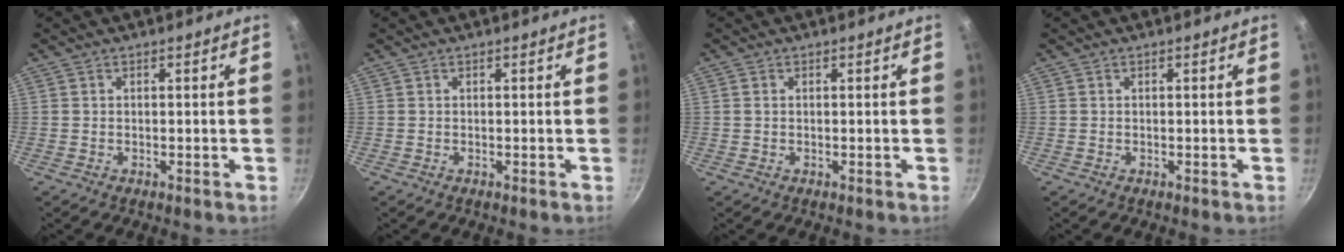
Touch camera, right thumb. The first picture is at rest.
{"total": 0.0}
{"total": 0.9, "force": [0.2, 0.7, 0.5], "torque": [-0.010, 0.002, 0.003]}
{"total": 0.0}